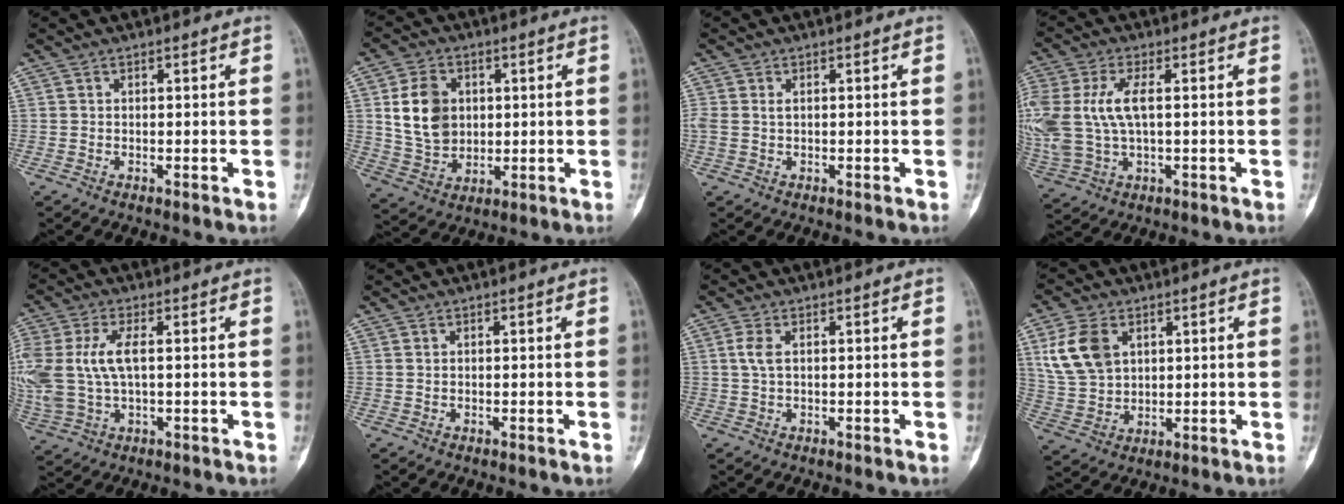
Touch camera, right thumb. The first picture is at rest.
{"total": 11.1, "force": [2.2, 8.5, 6.8], "torque": [-0.103, -0.008, 0.050]}
{"total": 2.1, "force": [0.3, 1.3, 1.6], "torque": [-0.052, 0.009, 0.011]}
{"total": 15.4, "force": [1.5, 8.4, 12.8], "torque": [-0.323, 0.004, 0.038]}
{"total": 13.7, "force": [1.3, 7.4, 11.5], "torque": [-0.289, 0.007, 0.033]}
{"total": 0.6, "force": [0.2, 0.4, 0.4], "torque": [-0.010, 0.003, 0.005]}
{"total": 2.8, "force": [0.6, 1.3, 2.4], "torque": [-0.065, 0.008, 0.015]}
{"total": 10.6, "force": [3.9, 7.3, 6.7], "torque": [-0.124, -0.008, 0.085]}